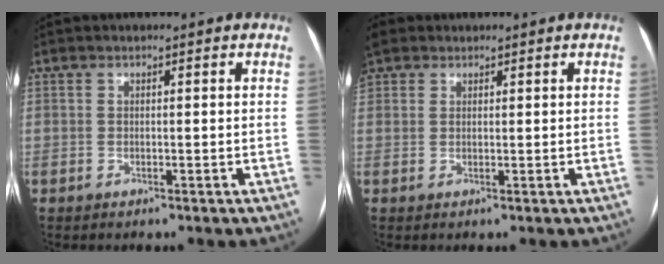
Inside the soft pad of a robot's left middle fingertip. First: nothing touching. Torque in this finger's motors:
{"motor_torque": [0.37, -0.34, 1.05, 0.21]}